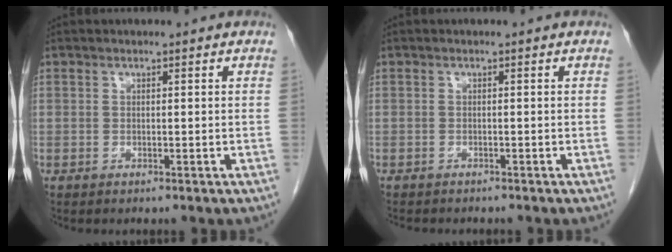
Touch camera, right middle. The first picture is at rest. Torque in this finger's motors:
{"motor_torque": [0.09, -0.09, 0.00, 0.01]}